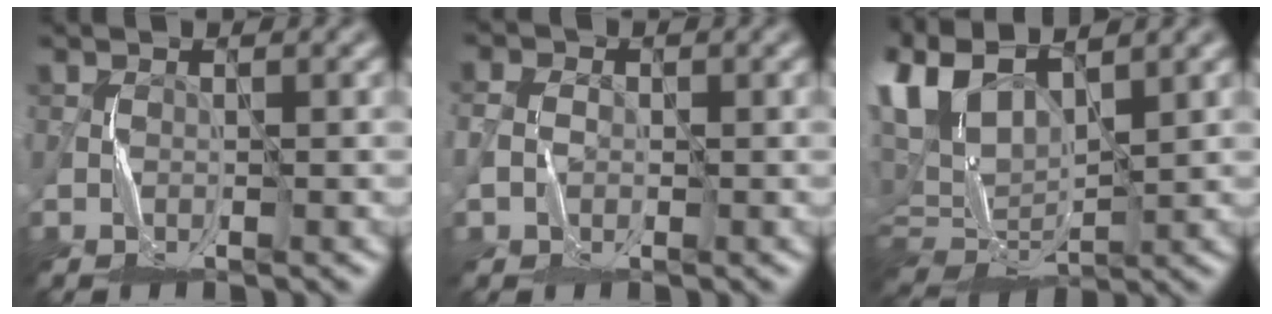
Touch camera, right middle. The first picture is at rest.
{"total": 2.0, "force": [-0.4, 1.6, 1.2], "torque": [-0.028, 0.002, -0.011]}
{"total": 8.4, "force": [3.9, 4.2, 6.1], "torque": [-0.142, 0.014, 0.071]}